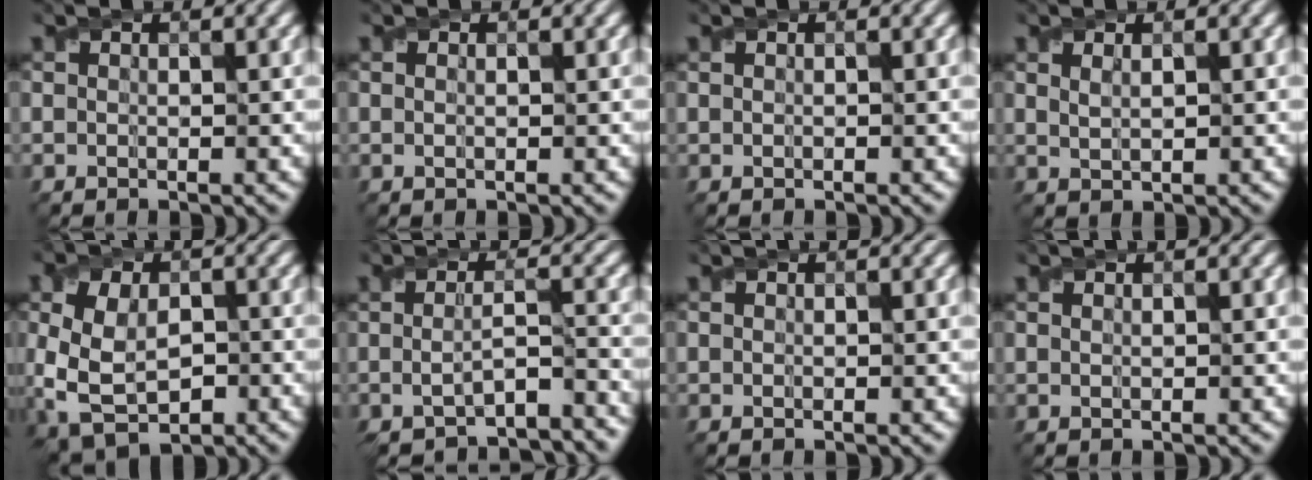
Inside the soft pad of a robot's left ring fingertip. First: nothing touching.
{"total": 0.5, "force": [0.2, 0.2, 0.4], "torque": [-0.010, -0.004, 0.002]}
{"total": 0.0}
{"total": 1.2, "force": [0.6, 0.4, 0.9], "torque": [-0.019, -0.001, 0.015]}
{"total": 7.1, "force": [-0.9, 4.8, 5.2], "torque": [-0.111, -0.011, -0.016]}
{"total": 4.5, "force": [-3.1, 0.9, 3.2], "torque": [-0.057, -0.015, -0.047]}
{"total": 0.0}
{"total": 0.0}